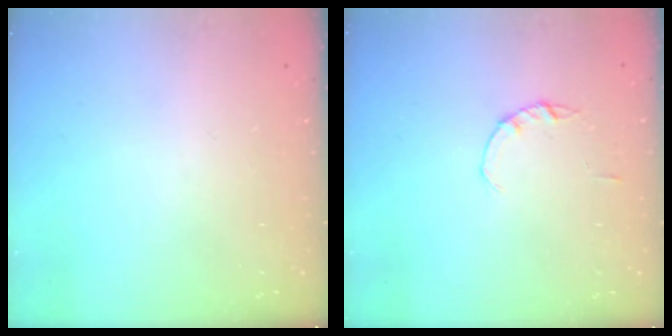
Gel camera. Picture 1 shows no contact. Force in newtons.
{"total": 1.4, "press": 1.3, "slide": 0.3}